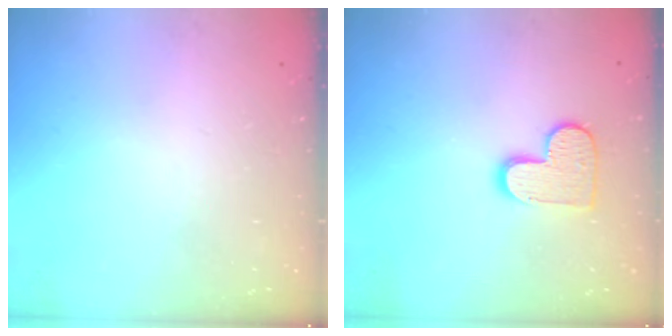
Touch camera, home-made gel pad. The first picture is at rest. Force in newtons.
{"total": 10.5, "press": 10.5, "slide": 0.5}